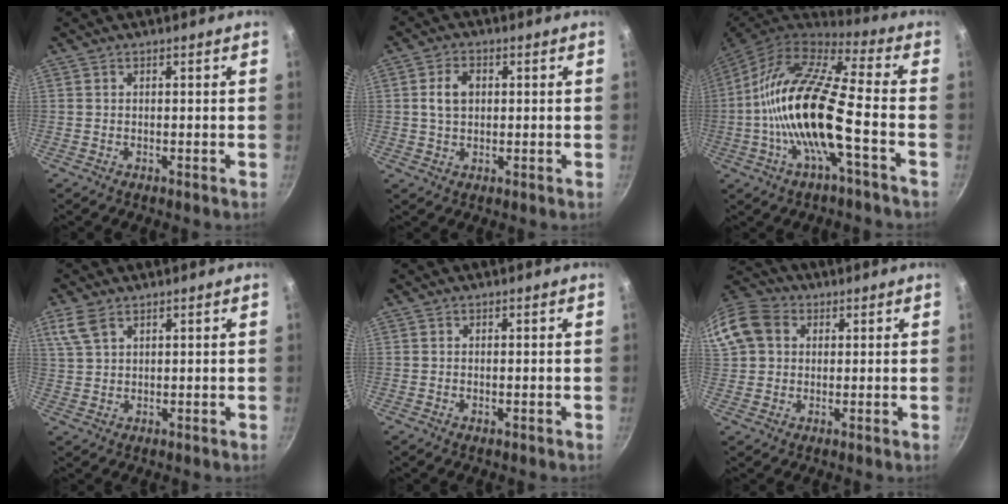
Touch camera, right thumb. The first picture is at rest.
{"total": 5.1, "force": [0.8, 3.6, 3.6], "torque": [-0.054, 0.007, 0.011]}
{"total": 19.7, "force": [-4.2, 5.8, 18.4], "torque": [-0.346, 0.040, -0.097]}
{"total": 4.7, "force": [2.8, 2.5, 2.8], "torque": [-0.057, 0.000, 0.061]}
{"total": 0.6, "force": [-0.1, 0.3, 0.5], "torque": [-0.009, 0.001, -0.002]}
{"total": 16.0, "force": [4.4, 13.1, 8.2], "torque": [-0.185, 0.036, 0.069]}